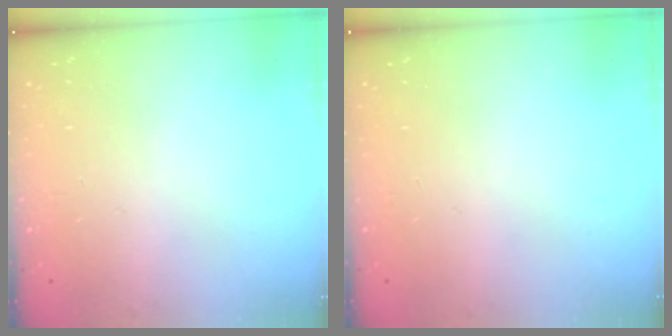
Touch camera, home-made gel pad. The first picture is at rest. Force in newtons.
{"total": 0.0}